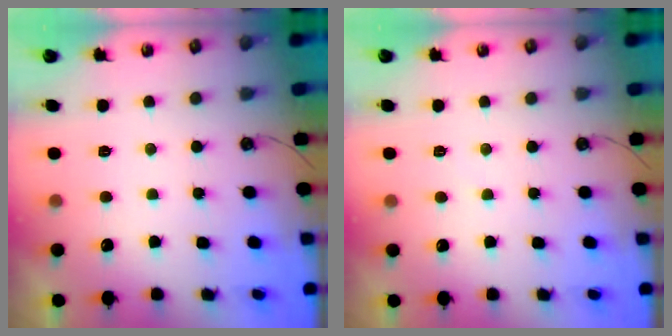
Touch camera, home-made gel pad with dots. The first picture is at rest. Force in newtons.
{"total": 2.8, "press": 2.7, "slide": 0.4}